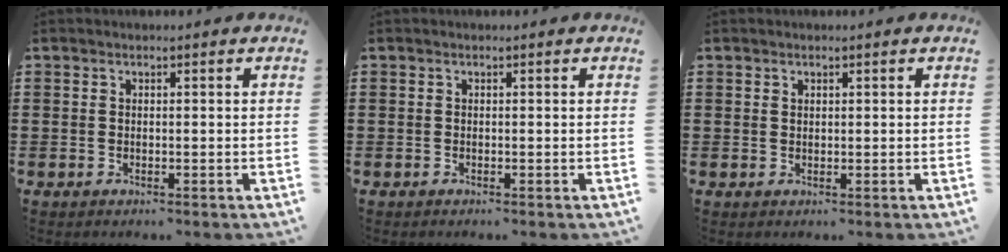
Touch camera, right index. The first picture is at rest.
{"total": 0.0}
{"total": 0.6, "force": [0.5, 0.4, 0.1], "torque": [-0.004, 0.000, 0.010]}